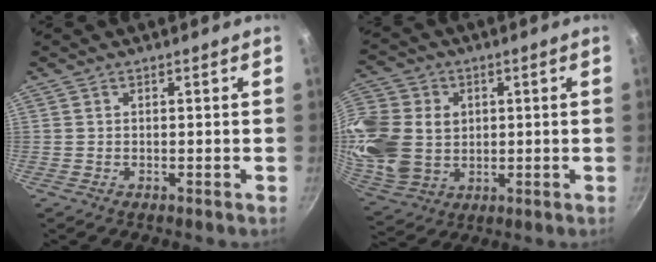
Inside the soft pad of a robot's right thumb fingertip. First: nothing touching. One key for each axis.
{"total": 16.9, "fx": 1.9, "fy": 13.6, "fz": 9.8, "tx": -0.194, "ty": -0.012, "tz": 0.044}